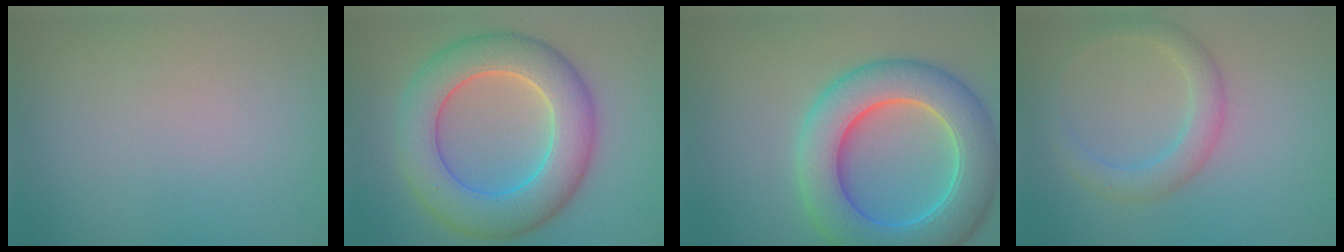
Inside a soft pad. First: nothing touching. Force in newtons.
{"total": 9.0, "press": 9.0, "slide": 0.5}
{"total": 9.5, "press": 9.5, "slide": 0.2}
{"total": 2.8, "press": 2.8, "slide": 0.1}